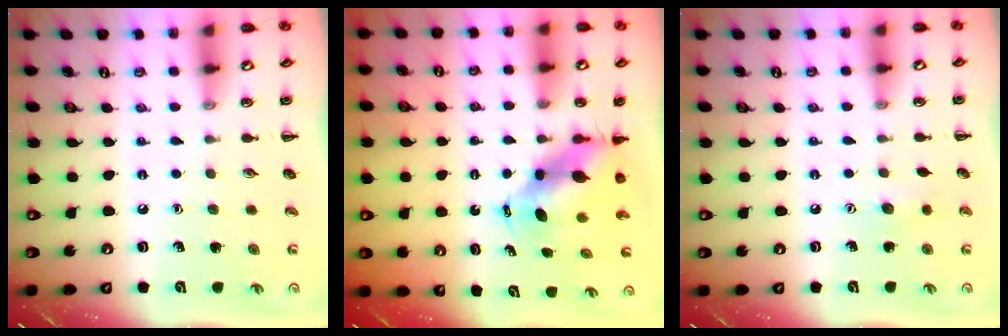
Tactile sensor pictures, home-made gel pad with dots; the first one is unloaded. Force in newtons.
{"total": 6.7, "press": 6.5, "slide": 1.4}
{"total": 5.8, "press": 5.7, "slide": 1.3}